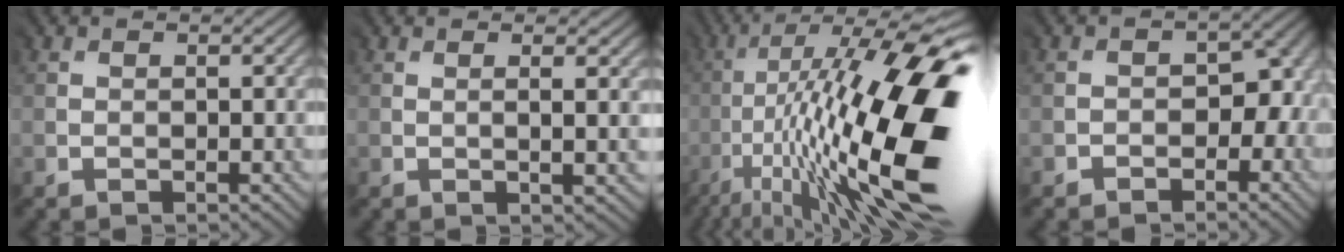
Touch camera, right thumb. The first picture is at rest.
{"total": 2.1, "force": [0.5, 0.3, 2.0], "torque": [-0.033, 0.004, 0.010]}
{"total": 19.4, "force": [-3.0, 5.3, 18.4], "torque": [-0.309, 0.019, -0.055]}
{"total": 4.1, "force": [-1.9, 2.8, 2.3], "torque": [-0.018, -0.004, -0.026]}